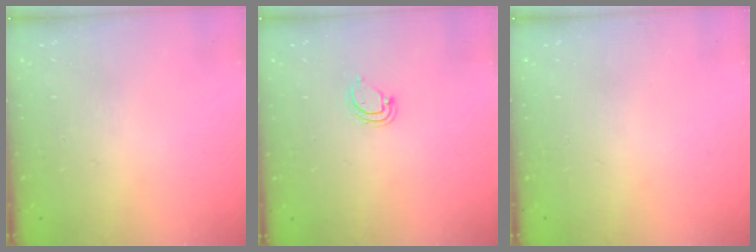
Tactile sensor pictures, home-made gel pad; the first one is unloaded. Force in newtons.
{"total": 3.6, "press": 3.5, "slide": 0.4}
{"total": 0.0}